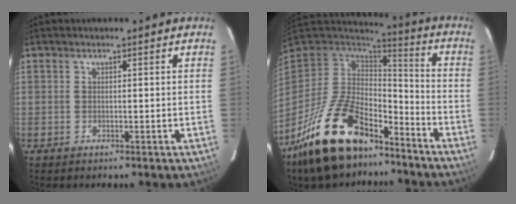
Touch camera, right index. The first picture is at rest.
{"total": 22.0, "force": [-14.9, 9.7, 13.0], "torque": [-0.261, -0.015, -0.249]}